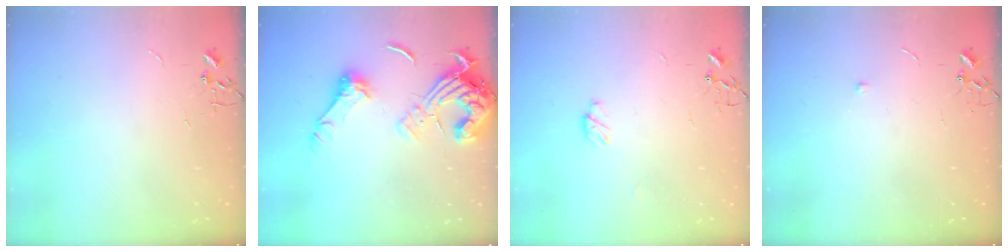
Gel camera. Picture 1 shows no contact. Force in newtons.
{"total": 17.0, "press": 16.9, "slide": 1.9}
{"total": 4.2, "press": 4.2, "slide": 0.3}
{"total": 3.8, "press": 3.8, "slide": 0.6}